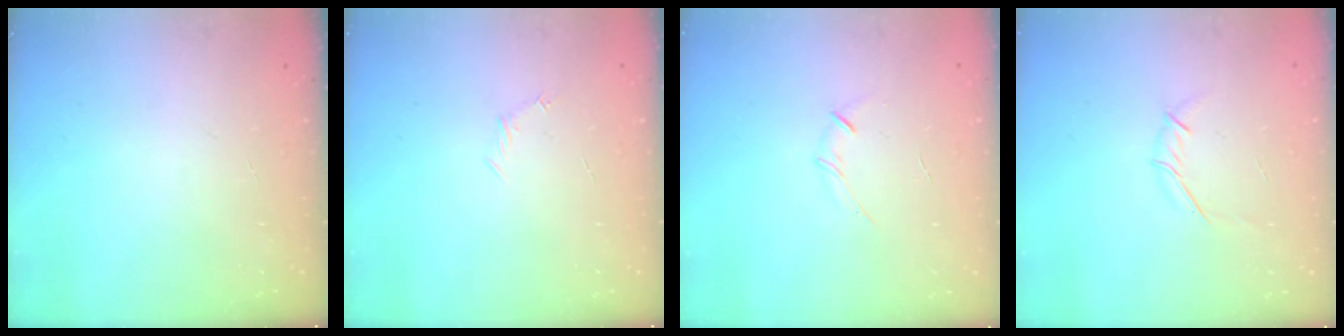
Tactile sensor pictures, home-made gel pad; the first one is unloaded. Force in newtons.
{"total": 3.9, "press": 3.7, "slide": 1.0}
{"total": 3.5, "press": 3.3, "slide": 1.0}
{"total": 3.8, "press": 3.7, "slide": 1.0}